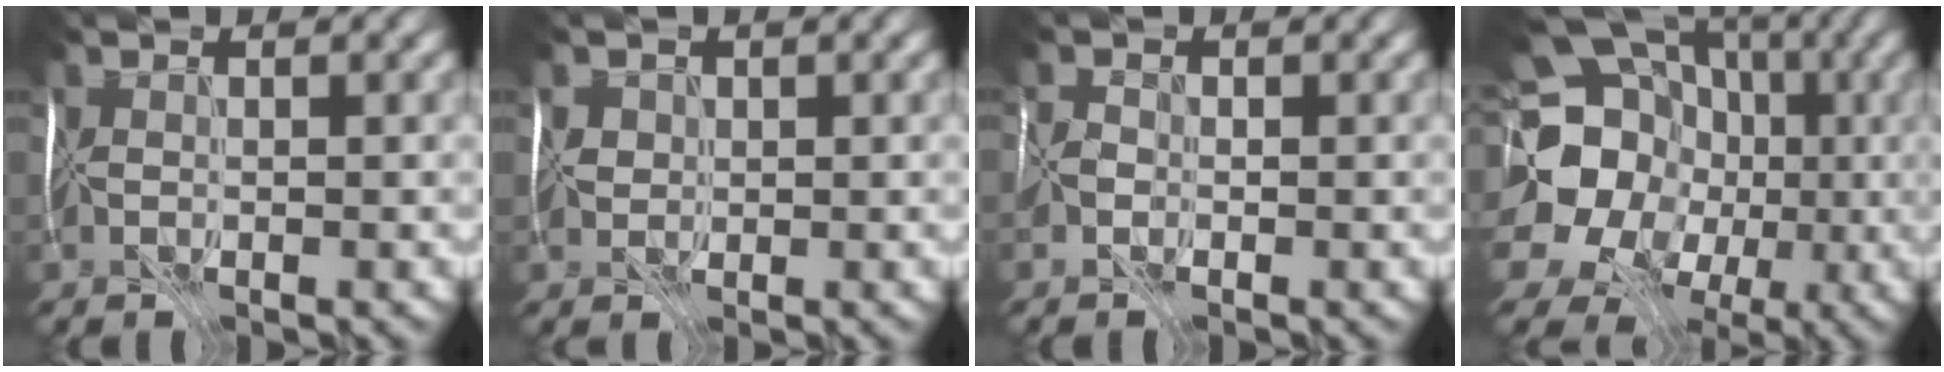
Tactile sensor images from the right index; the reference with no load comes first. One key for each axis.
{"total": 0.9, "fx": 0.5, "fy": 0.8, "fz": -0.3, "tx": 0.010, "ty": 0.006, "tz": 0.010}
{"total": 1.2, "fx": -0.5, "fy": -0.4, "fz": -1.0, "tx": 0.022, "ty": 0.006, "tz": -0.012}
{"total": 17.5, "fx": 1.7, "fy": 15.4, "fz": 8.3, "tx": -0.159, "ty": 0.015, "tz": 0.021}